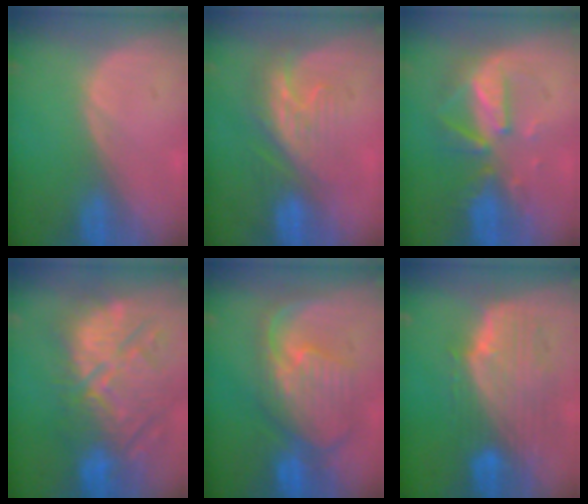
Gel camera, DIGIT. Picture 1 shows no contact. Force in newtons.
{"total": 7.8, "press": 7.2, "slide": 3.1}
{"total": 8.0, "press": 7.4, "slide": 3.0}
{"total": 13.4, "press": 12.4, "slide": 5.0}
{"total": 10.5, "press": 9.5, "slide": 4.7}
{"total": 10.1, "press": 8.9, "slide": 4.6}